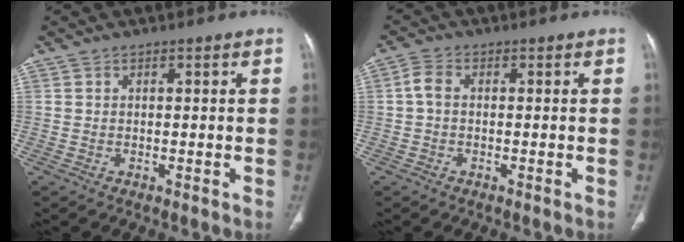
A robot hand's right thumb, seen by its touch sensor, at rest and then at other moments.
{"total": 2.7, "force": [-0.1, 1.7, 2.0], "torque": [-0.040, 0.007, -0.007]}